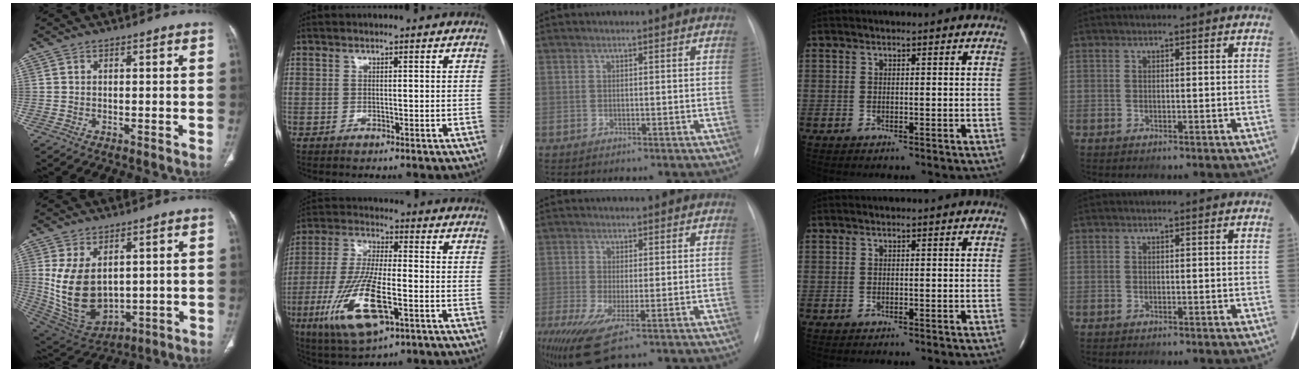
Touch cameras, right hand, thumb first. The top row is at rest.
{"thumb": {"total": 14.3, "force": [1.8, 9.3, 10.8], "torque": [-0.189, -0.015, 0.065]}, "index": {"total": 14.8, "force": [-5.2, 3.5, 13.4], "torque": [-0.283, -0.022, -0.086]}, "middle": {"total": 10.5, "force": [-4.9, 3.6, 8.6], "torque": [-0.188, -0.026, -0.079]}}